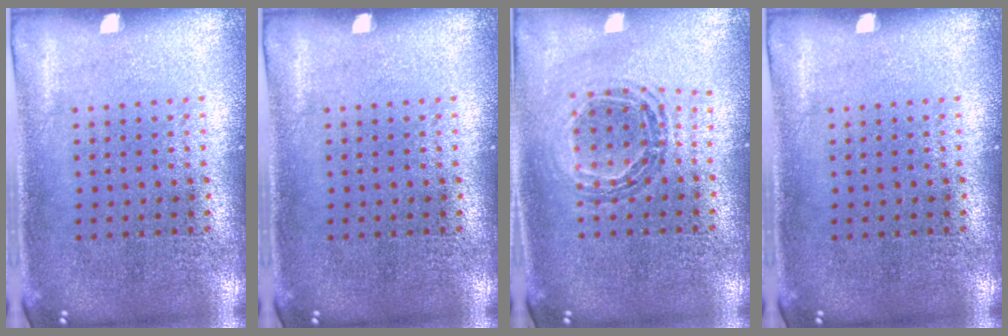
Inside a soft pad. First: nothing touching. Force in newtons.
{"total": 0.0}
{"total": 0.8, "press": 0.8, "slide": 0.1}
{"total": 0.0}